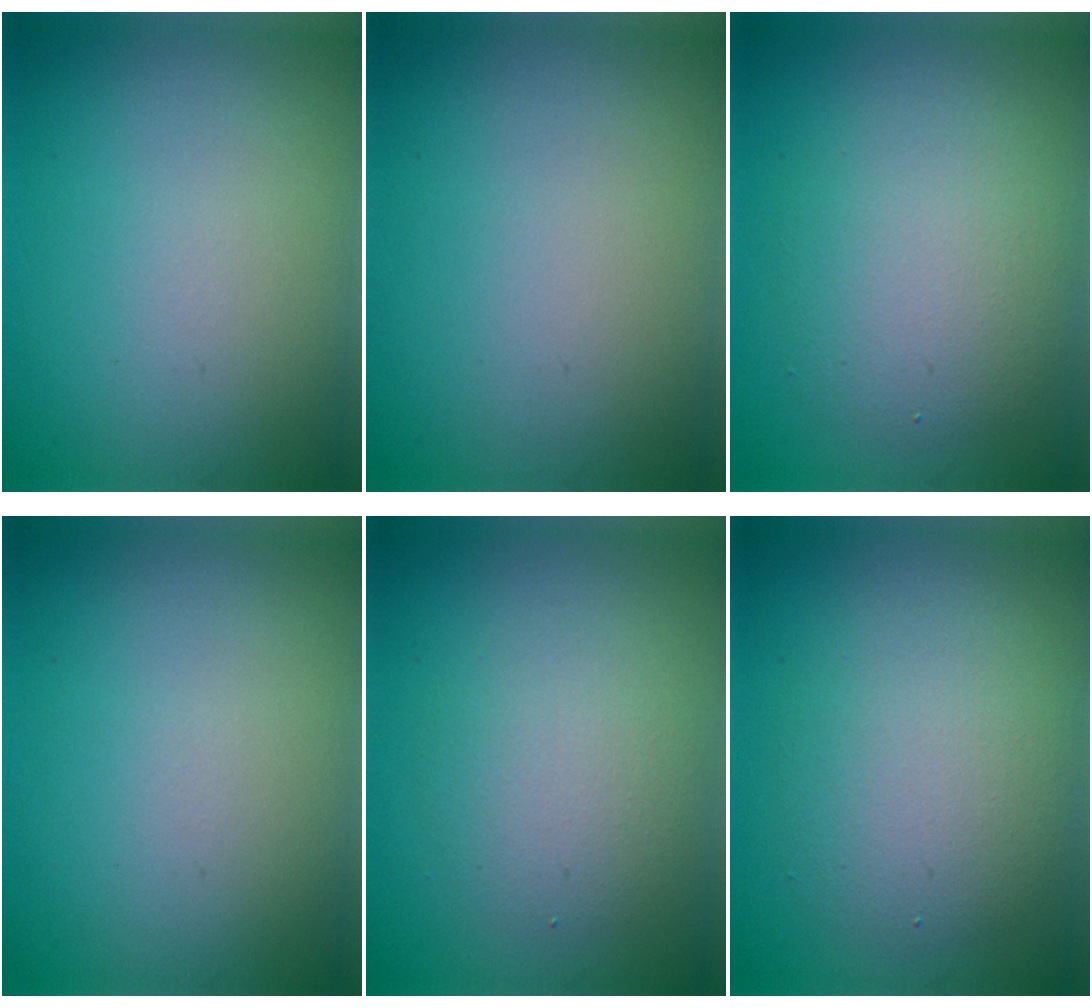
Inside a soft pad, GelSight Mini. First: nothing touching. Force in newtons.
{"total": 0.0}
{"total": 4.9, "press": 4.8, "slide": 0.3}
{"total": 0.0}
{"total": 3.4, "press": 3.4, "slide": 0.2}
{"total": 4.9, "press": 4.8, "slide": 0.3}